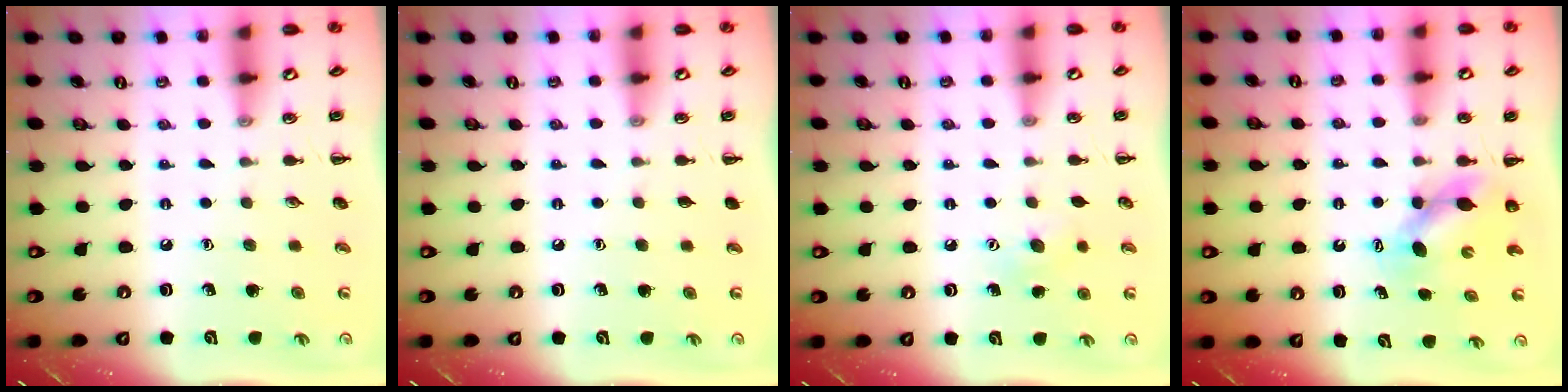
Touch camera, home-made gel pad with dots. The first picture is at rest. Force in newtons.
{"total": 0.0}
{"total": 5.3, "press": 5.1, "slide": 1.3}
{"total": 6.3, "press": 6.3, "slide": 0.6}